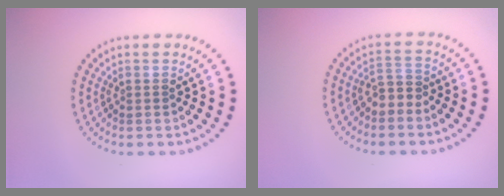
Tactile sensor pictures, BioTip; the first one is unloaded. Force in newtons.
{"total": 1.7, "press": 1.4, "slide": 0.9}